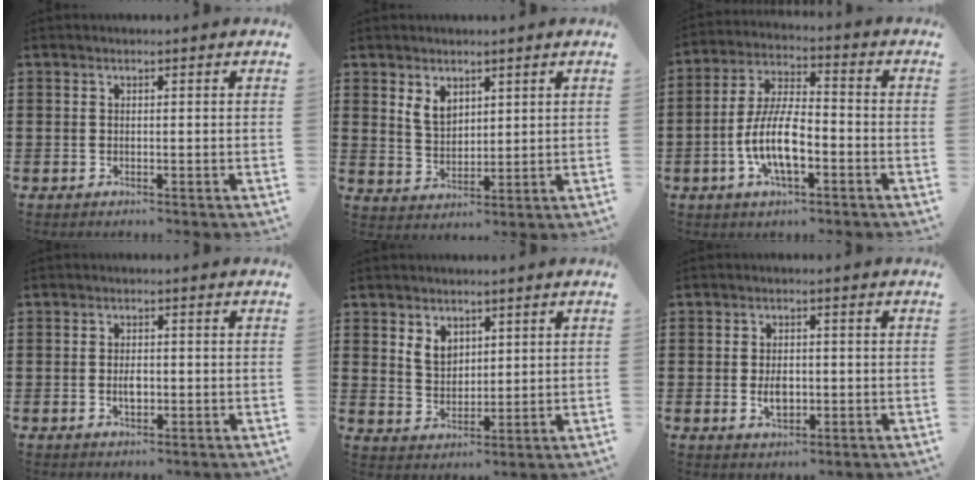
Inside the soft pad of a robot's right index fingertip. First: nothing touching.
{"total": 3.9, "force": [2.4, 2.5, 1.8], "torque": [-0.046, 0.008, 0.045]}
{"total": 9.9, "force": [-3.1, 3.6, 8.7], "torque": [-0.201, -0.012, -0.064]}
{"total": 2.5, "force": [-0.4, 1.2, 2.1], "torque": [-0.040, 0.001, -0.008]}
{"total": 4.1, "force": [2.4, 3.1, 1.5], "torque": [-0.042, 0.011, 0.044]}
{"total": 3.6, "force": [-0.5, 2.1, 2.8], "torque": [-0.048, 0.000, -0.011]}